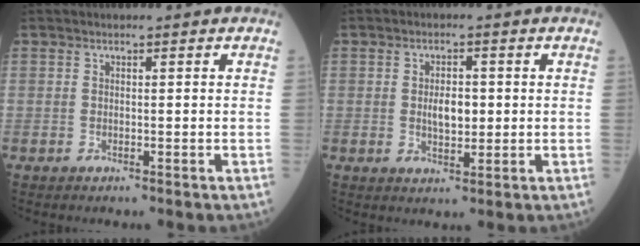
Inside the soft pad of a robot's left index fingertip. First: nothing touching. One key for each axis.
{"total": 3.6, "fx": 0.0, "fy": 1.8, "fz": 3.1, "tx": -0.048, "ty": 0.000, "tz": 0.004}